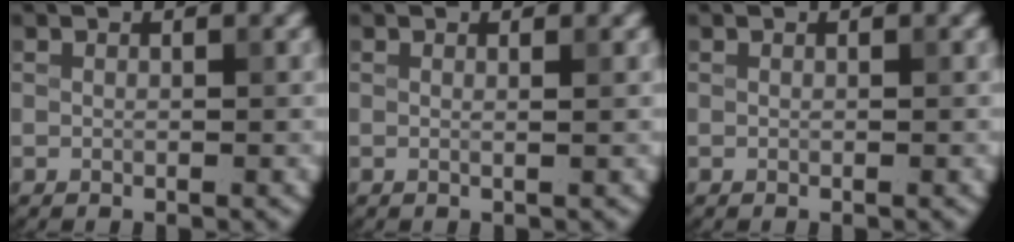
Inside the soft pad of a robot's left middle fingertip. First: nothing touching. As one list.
[{"total": 0.9, "force": [0.2, 0.4, 0.8], "torque": [-0.003, -0.002, -0.005]}, {"total": 0.0}]